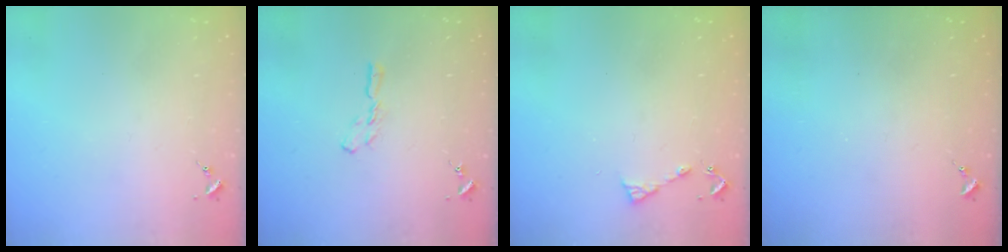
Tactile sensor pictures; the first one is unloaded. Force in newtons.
{"total": 5.6, "press": 5.5, "slide": 0.4}
{"total": 5.6, "press": 5.6, "slide": 0.7}
{"total": 0.0}